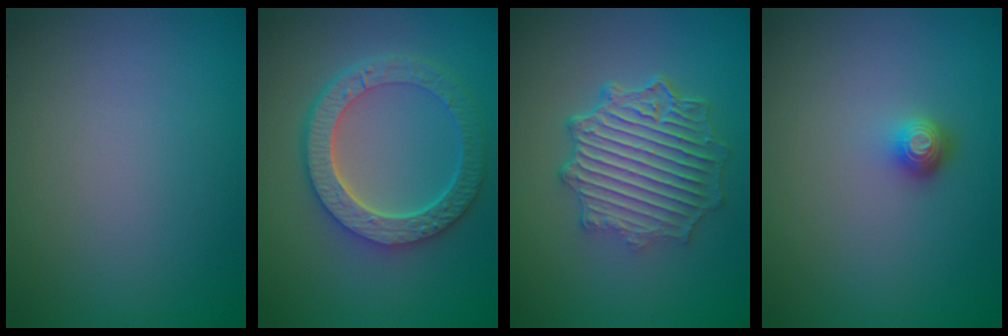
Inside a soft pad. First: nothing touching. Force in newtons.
{"total": 6.3, "press": 4.8, "slide": 4.0}
{"total": 6.8, "press": 5.1, "slide": 4.5}
{"total": 1.8, "press": 1.3, "slide": 1.2}